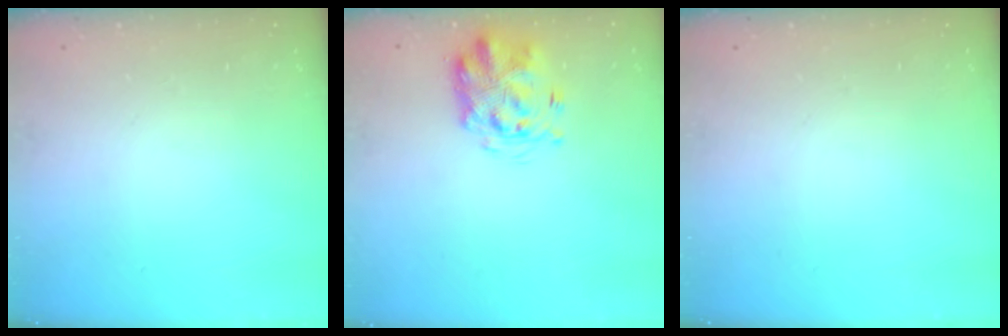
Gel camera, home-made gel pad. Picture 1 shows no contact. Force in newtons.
{"total": 3.1, "press": 2.9, "slide": 1.0}
{"total": 0.0}